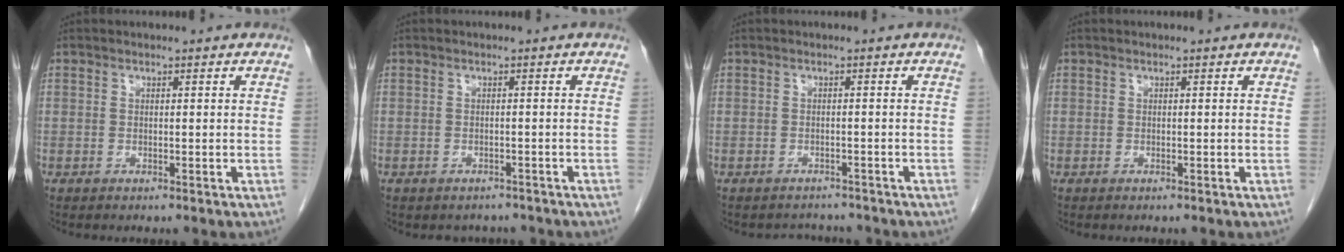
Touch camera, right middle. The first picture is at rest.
{"total": 2.7, "force": [-2.3, 1.4, 0.0], "torque": [-0.001, 0.005, -0.031]}
{"total": 2.9, "force": [-2.6, 1.1, -0.4], "torque": [0.006, 0.002, -0.039]}
{"total": 0.0}